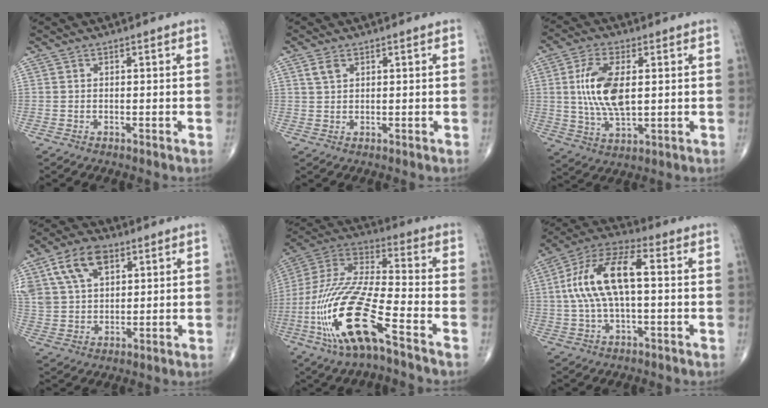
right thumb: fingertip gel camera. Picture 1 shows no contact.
{"total": 2.2, "force": [1.2, 1.3, 1.3], "torque": [-0.026, 0.001, 0.028]}
{"total": 11.8, "force": [1.6, 5.5, 10.3], "torque": [-0.205, -0.009, 0.035]}
{"total": 13.0, "force": [6.1, 7.9, 8.4], "torque": [-0.149, -0.006, 0.117]}
{"total": 21.7, "force": [-9.6, 5.3, 18.7], "torque": [-0.441, 0.021, -0.183]}
{"total": 14.6, "force": [1.2, 6.1, 13.2], "torque": [-0.269, 0.040, 0.019]}